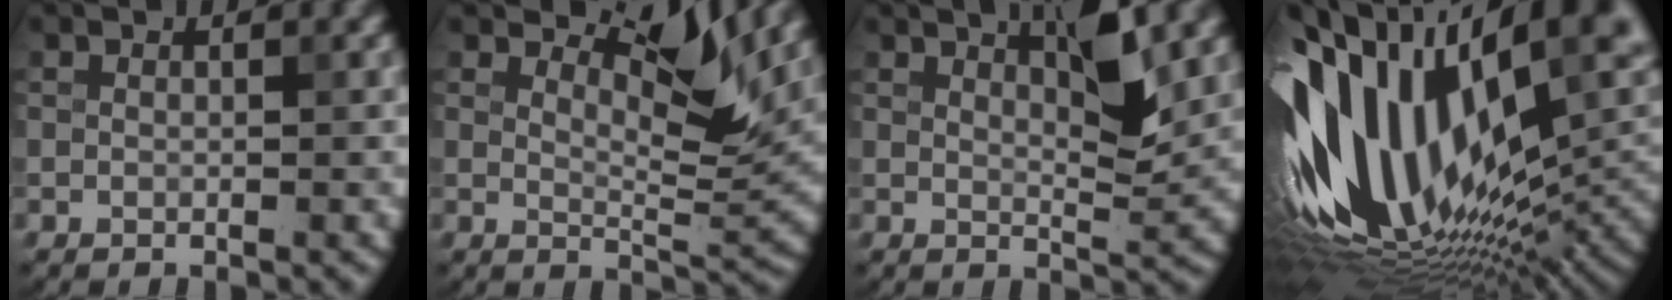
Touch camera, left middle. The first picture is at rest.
{"total": 5.2, "force": [3.5, 1.1, 3.7], "torque": [-0.069, 0.001, 0.073]}
{"total": 3.2, "force": [1.5, 0.2, 2.8], "torque": [-0.058, -0.003, 0.043]}
{"total": 16.7, "force": [0.5, 9.0, 14.1], "torque": [-0.283, 0.005, 0.018]}